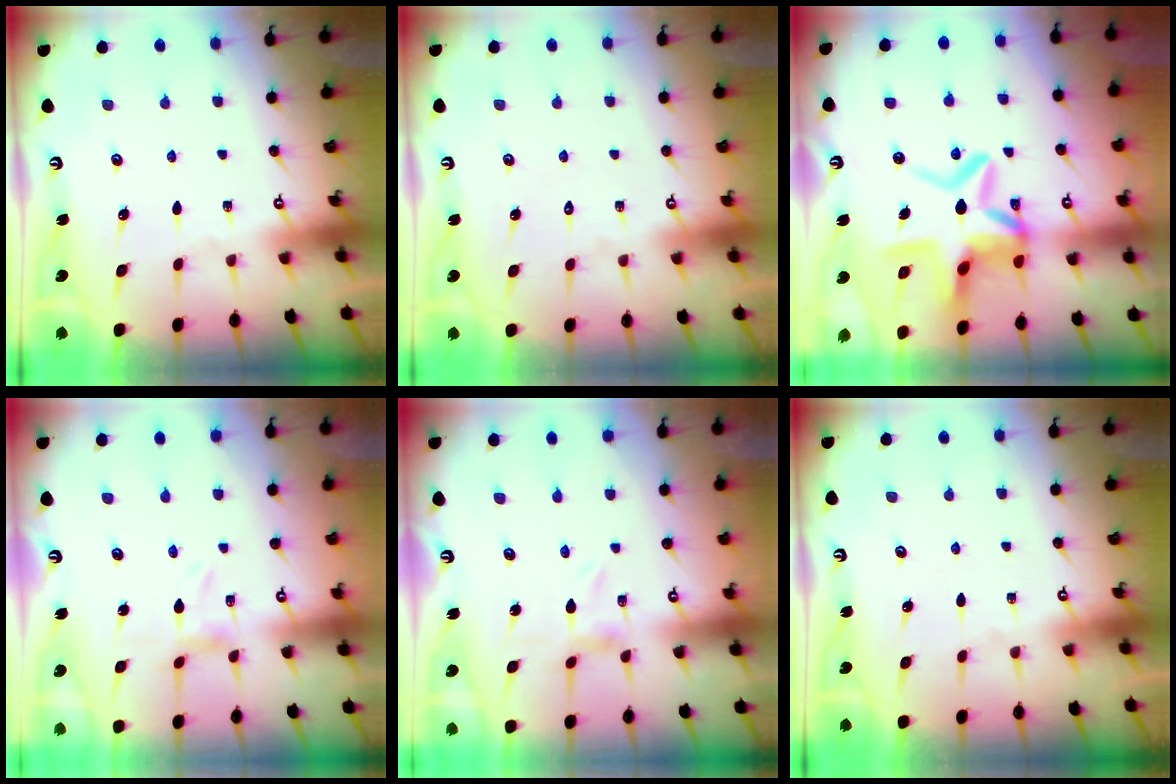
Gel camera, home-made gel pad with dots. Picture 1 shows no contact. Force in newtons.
{"total": 1.6, "press": 1.5, "slide": 0.1}
{"total": 11.8, "press": 11.5, "slide": 2.7}
{"total": 0.0}
{"total": 0.0}
{"total": 0.0}